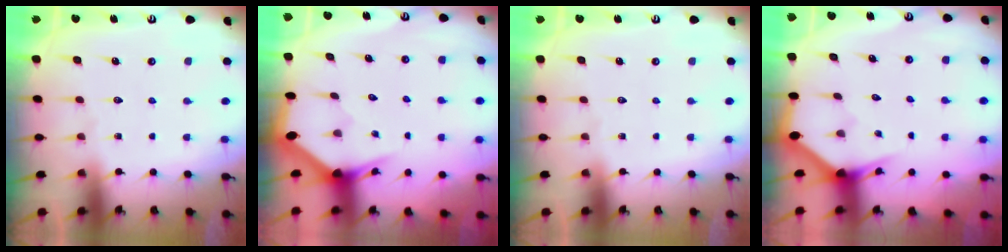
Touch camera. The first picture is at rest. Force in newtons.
{"total": 3.0, "press": 3.0, "slide": 0.0}
{"total": 0.0}
{"total": 2.8, "press": 2.8, "slide": 0.1}